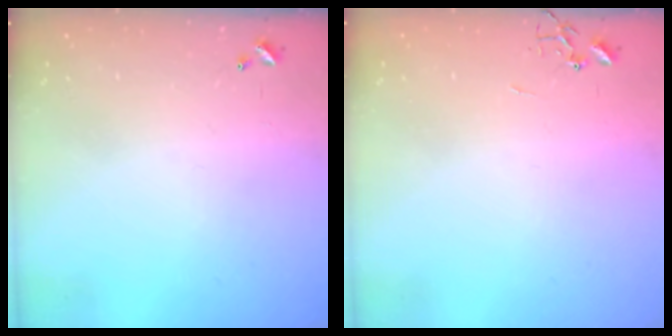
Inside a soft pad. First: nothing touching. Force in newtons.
{"total": 0.0}